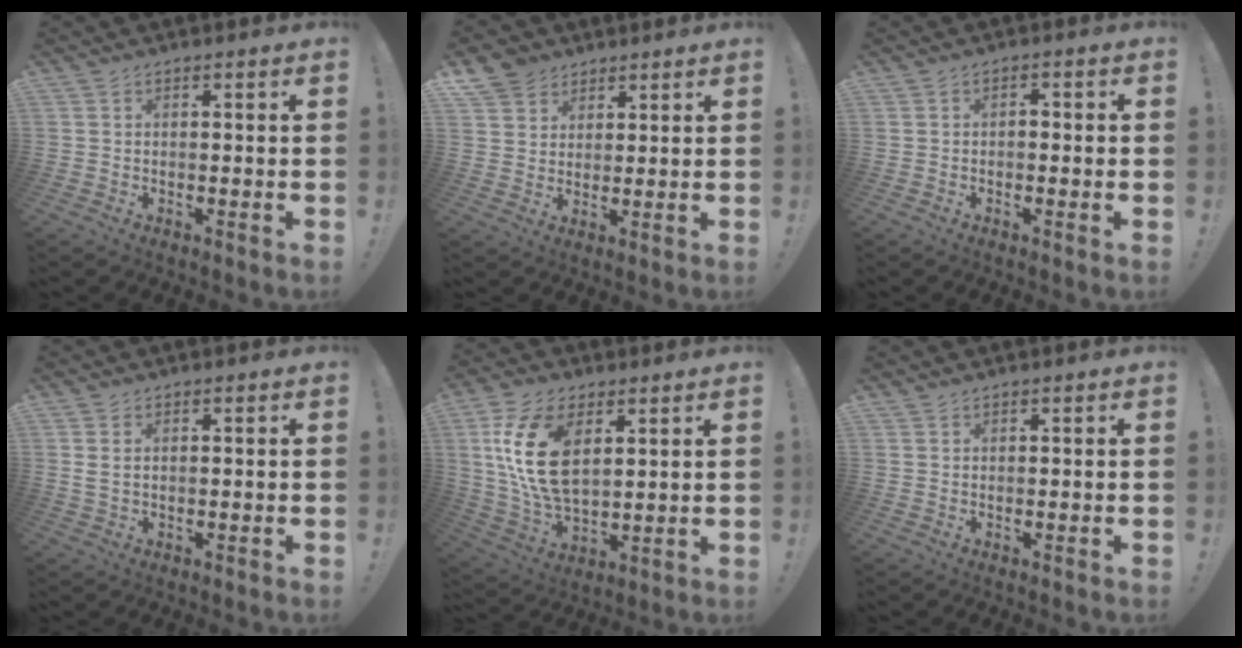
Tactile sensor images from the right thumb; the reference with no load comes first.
{"total": 7.2, "force": [4.8, 5.2, 1.1], "torque": [-0.019, -0.033, 0.096]}
{"total": 1.6, "force": [-1.2, 0.3, 1.0], "torque": [-0.024, 0.007, -0.022]}
{"total": 2.0, "force": [1.0, 1.1, 1.4], "torque": [-0.022, 0.001, 0.018]}
{"total": 18.2, "force": [6.0, 10.9, 13.3], "torque": [-0.267, -0.017, 0.104]}
{"total": 0.9, "force": [0.8, 0.3, 0.1], "torque": [0.001, -0.002, 0.016]}